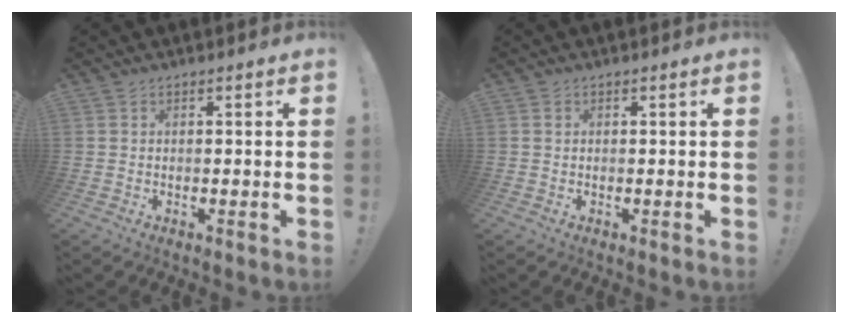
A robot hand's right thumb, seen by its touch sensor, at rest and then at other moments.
{"total": 0.7, "force": [0.2, 0.6, 0.3], "torque": [0.002, -0.001, 0.002]}